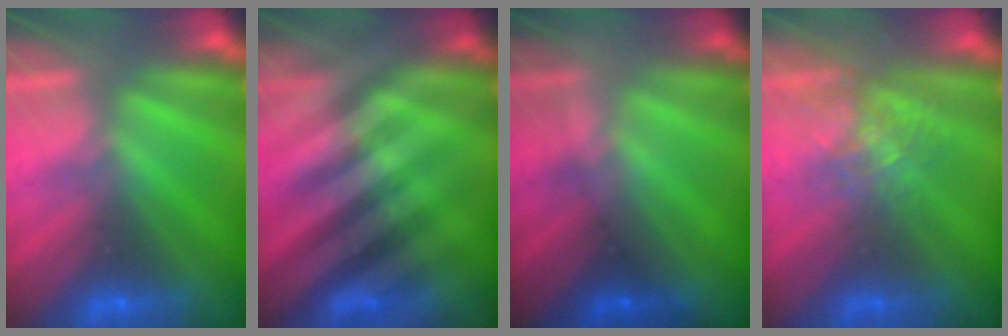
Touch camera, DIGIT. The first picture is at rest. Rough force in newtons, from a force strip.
{"total": 2.5}
{"total": 1.3}
{"total": 2.6}